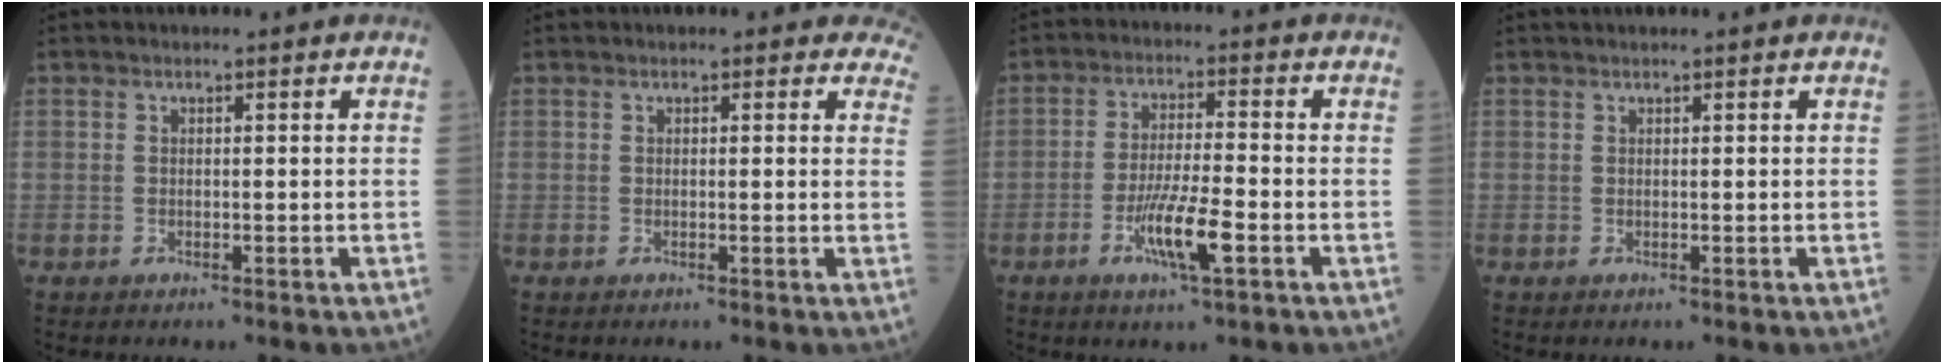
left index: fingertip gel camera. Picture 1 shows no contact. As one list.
[{"total": 4.2, "force": [3.6, 1.9, 1.1], "torque": [0.021, -0.010, 0.009]}, {"total": 7.5, "force": [-3.2, 0.6, 6.7], "torque": [-0.132, -0.009, -0.058]}, {"total": 1.0, "force": [0.9, -0.1, 0.4], "torque": [-0.004, 0.018, 0.020]}]